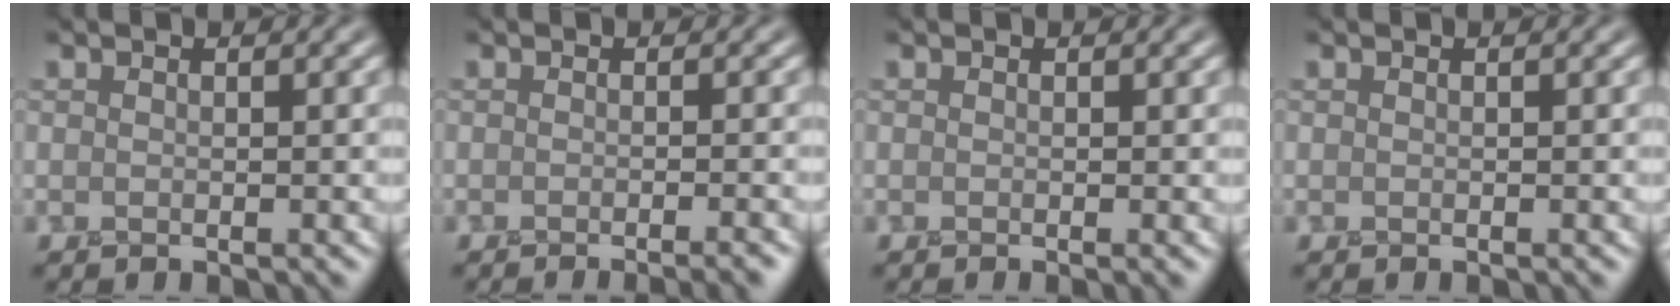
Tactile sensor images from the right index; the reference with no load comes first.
{"total": 3.0, "force": [-1.6, 1.0, 2.4], "torque": [-0.004, 0.006, -0.022]}
{"total": 0.5, "force": [-0.1, 0.1, 0.5], "torque": [-0.006, -0.005, -0.003]}
{"total": 0.0}